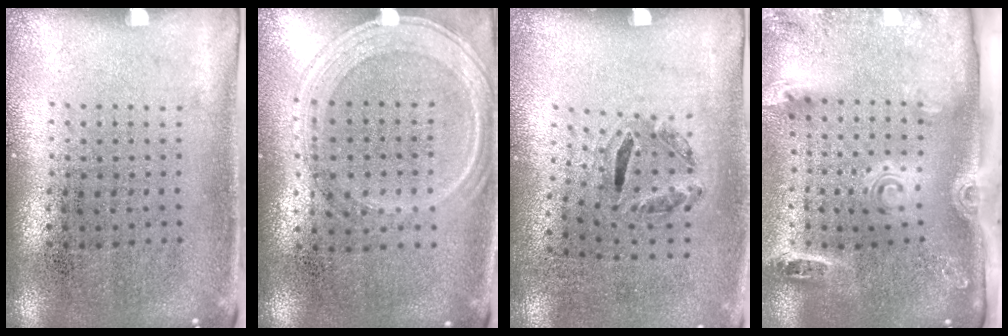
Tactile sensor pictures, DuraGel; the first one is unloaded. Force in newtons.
{"total": 1.2, "press": 1.1, "slide": 0.5}
{"total": 1.2, "press": 0.6, "slide": 1.0}
{"total": 2.9, "press": 1.9, "slide": 2.1}